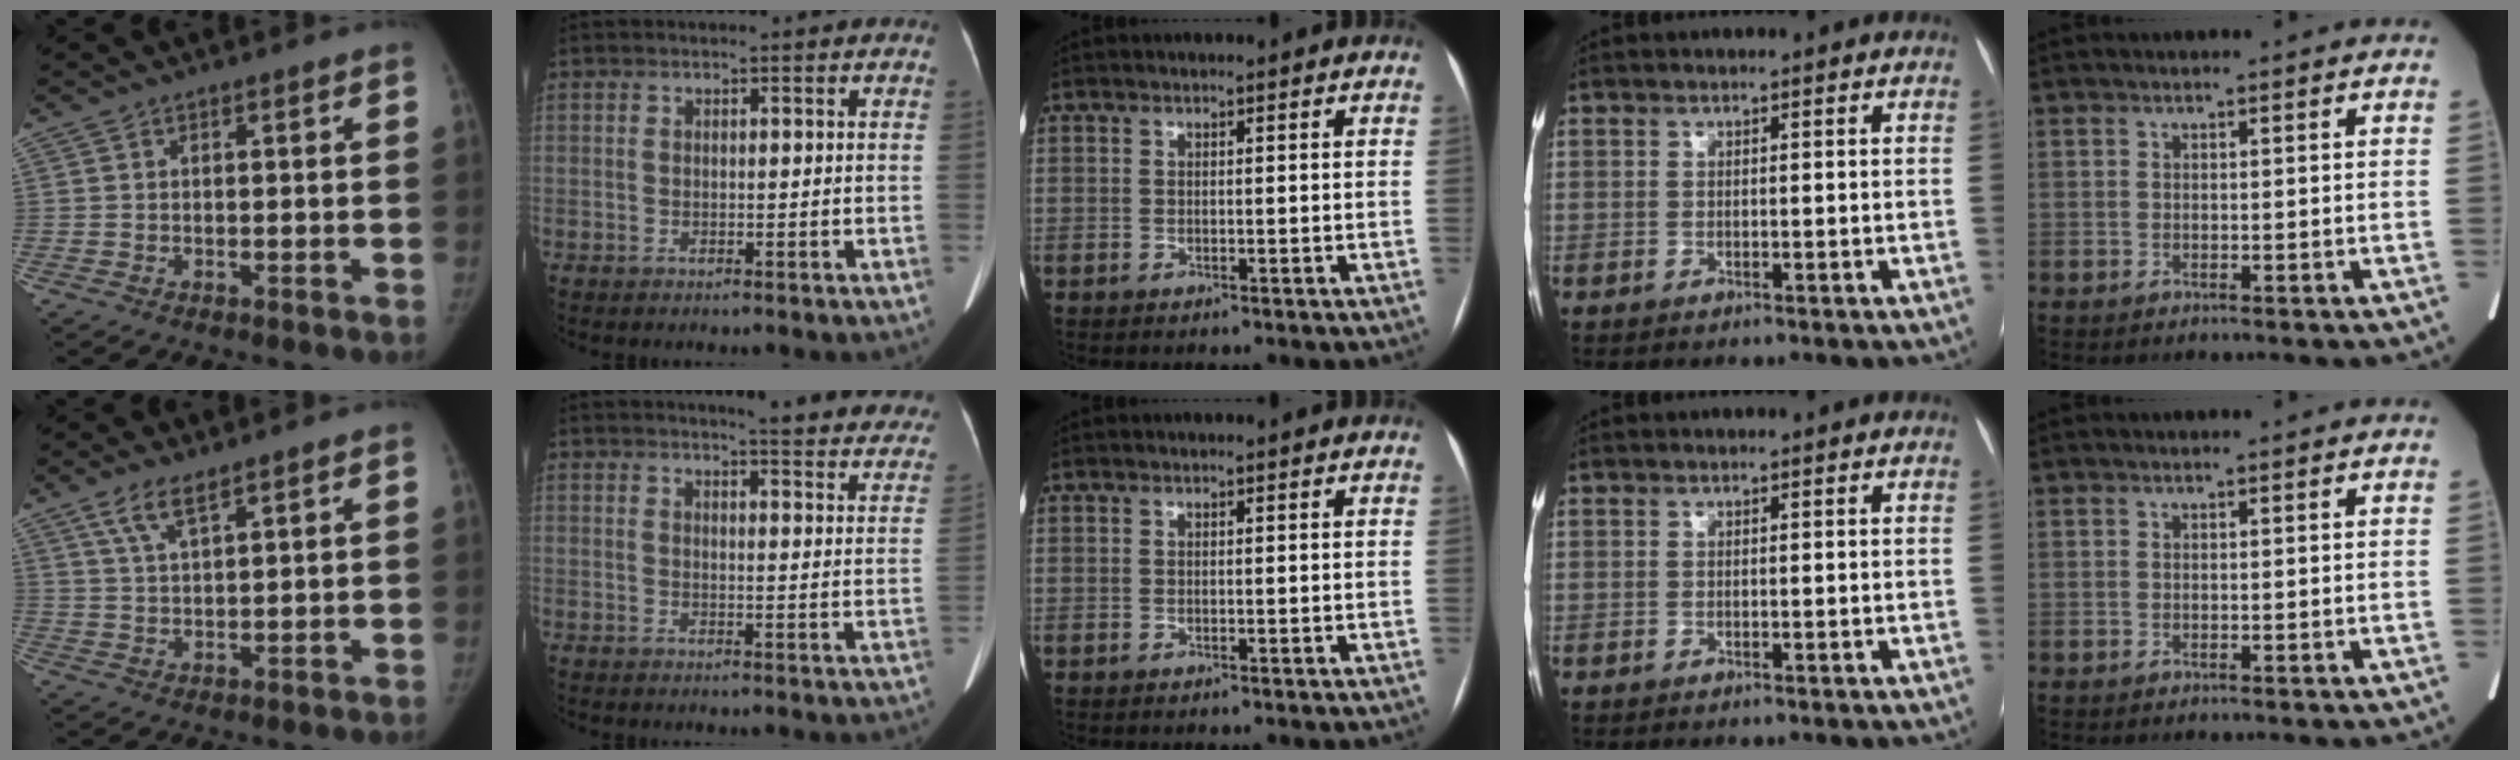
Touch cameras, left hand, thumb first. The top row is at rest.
{"thumb": {"total": 5.0, "force": [3.5, 1.3, 3.4], "torque": [-0.070, -0.012, 0.074]}, "index": {"total": 14.9, "force": [14.1, 1.9, 4.5], "torque": [-0.027, -0.057, 0.134]}}